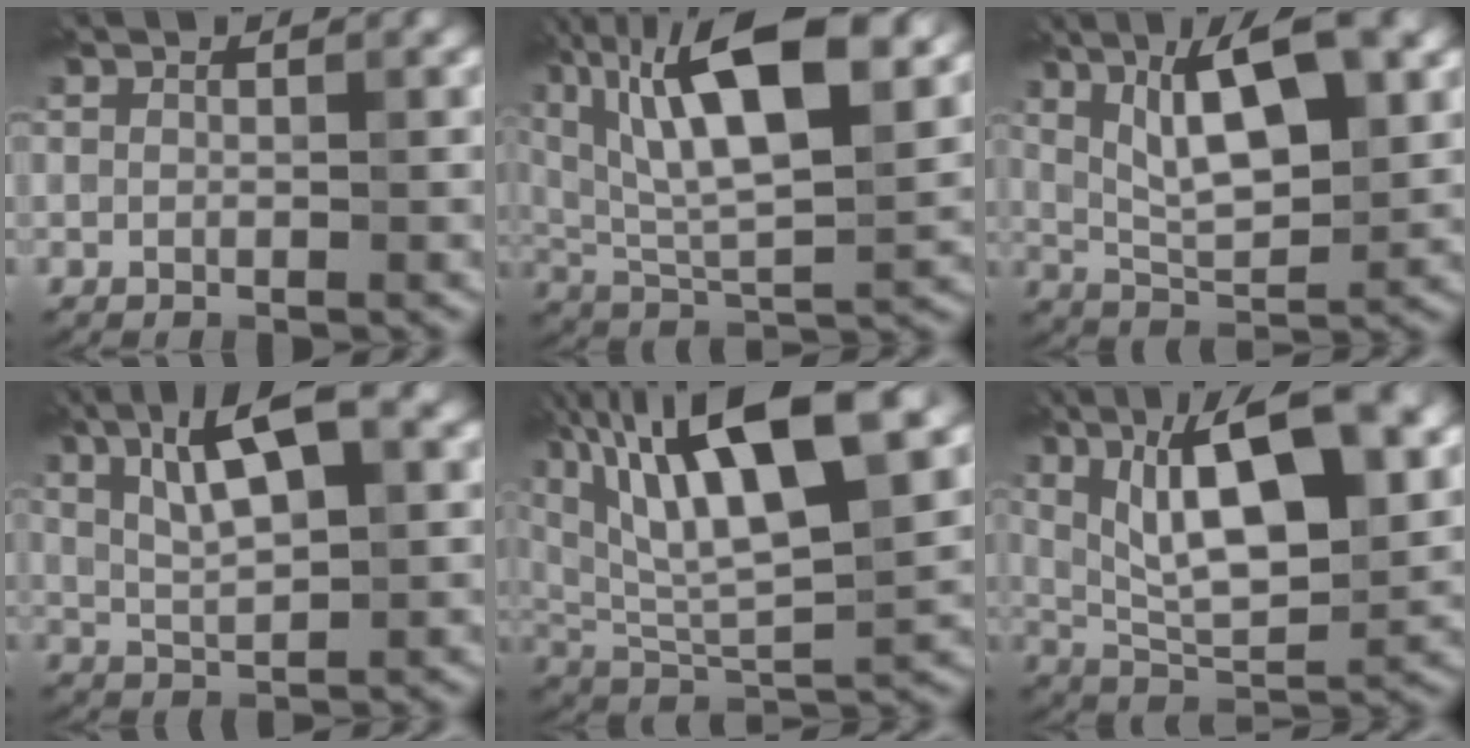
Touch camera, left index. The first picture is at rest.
{"total": 14.4, "force": [6.0, 5.4, 12.0], "torque": [-0.207, 0.015, 0.098]}
{"total": 9.9, "force": [3.9, 3.3, 8.5], "torque": [-0.144, 0.006, 0.067]}
{"total": 8.0, "force": [3.2, 2.4, 6.9], "torque": [-0.122, 0.017, 0.057]}
{"total": 14.9, "force": [7.0, 4.7, 12.3], "torque": [-0.224, 0.022, 0.115]}
{"total": 13.1, "force": [4.5, 4.6, 11.4], "torque": [-0.171, 0.011, 0.070]}